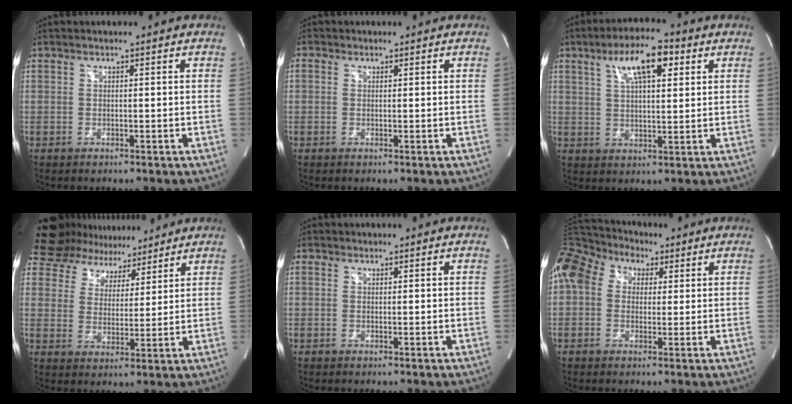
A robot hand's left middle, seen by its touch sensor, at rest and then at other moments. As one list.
[{"total": 0.9, "force": [0.4, 0.8, 0.3], "torque": [-0.001, 0.001, 0.002]}, {"total": 9.7, "force": [4.6, 2.7, 8.1], "torque": [-0.146, 0.019, 0.078]}, {"total": 14.4, "force": [12.3, 6.5, 3.8], "torque": [-0.072, 0.029, 0.186]}, {"total": 0.6, "force": [0.2, 0.6, 0.2], "torque": [0.000, 0.001, 0.001]}, {"total": 12.8, "force": [4.4, 9.2, 7.8], "torque": [-0.173, 0.064, 0.071]}]